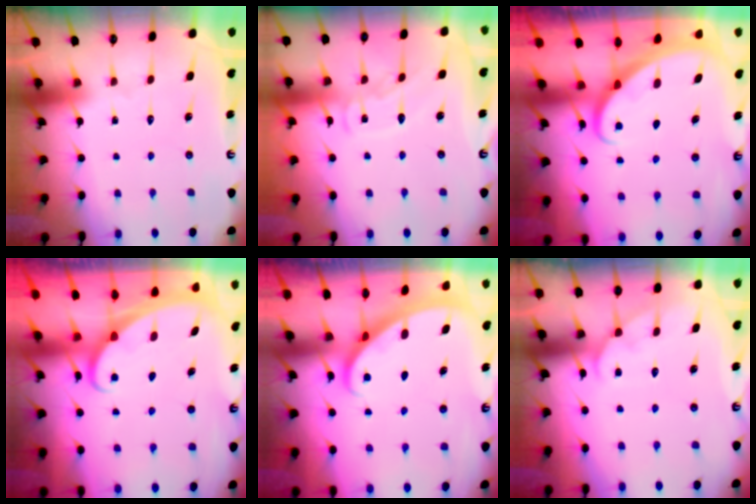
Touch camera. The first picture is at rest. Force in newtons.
{"total": 7.6, "press": 7.6, "slide": 0.8}
{"total": 2.2, "press": 2.2, "slide": 0.1}
{"total": 1.9, "press": 1.9, "slide": 0.1}
{"total": 1.7, "press": 1.7, "slide": 0.1}
{"total": 4.2, "press": 4.2, "slide": 0.3}